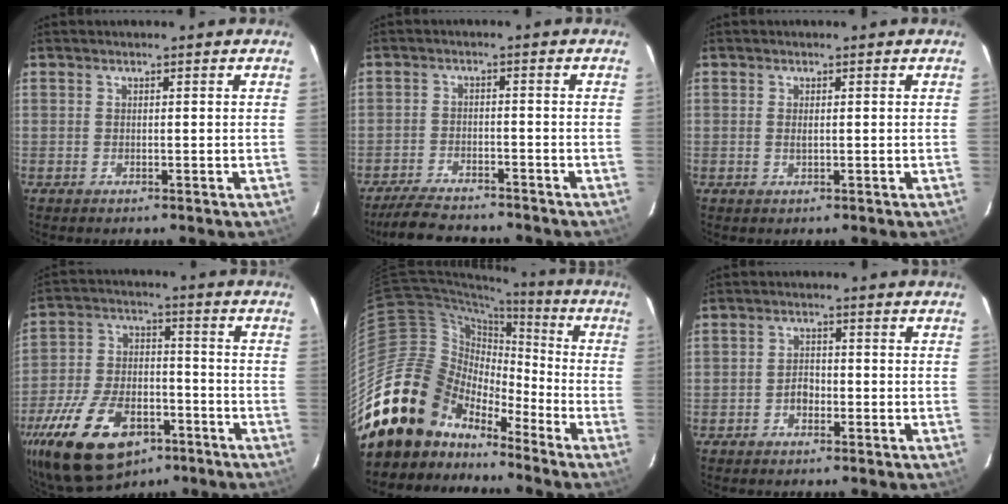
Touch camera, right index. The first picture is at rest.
{"total": 9.5, "force": [-8.5, 2.3, 3.6], "torque": [-0.095, -0.013, -0.134]}
{"total": 1.0, "force": [0.0, 0.3, 1.0], "torque": [-0.020, 0.000, 0.001]}
{"total": 23.2, "force": [-13.4, 12.6, 14.1], "torque": [-0.310, -0.021, -0.213]}
{"total": 21.3, "force": [-15.2, 13.2, 6.7], "torque": [-0.148, 0.031, -0.265]}
{"total": 2.3, "force": [-1.2, 1.6, 1.1], "torque": [-0.023, 0.008, -0.021]}